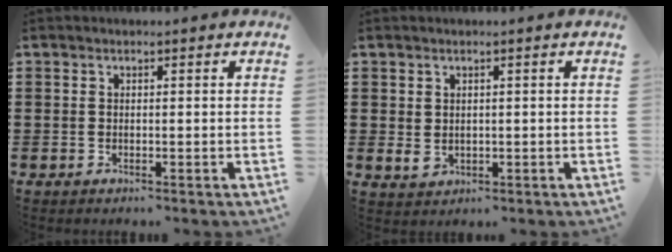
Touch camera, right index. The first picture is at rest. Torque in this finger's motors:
{"motor_torque": [1.36, 0.78, 0.19, 0.04]}